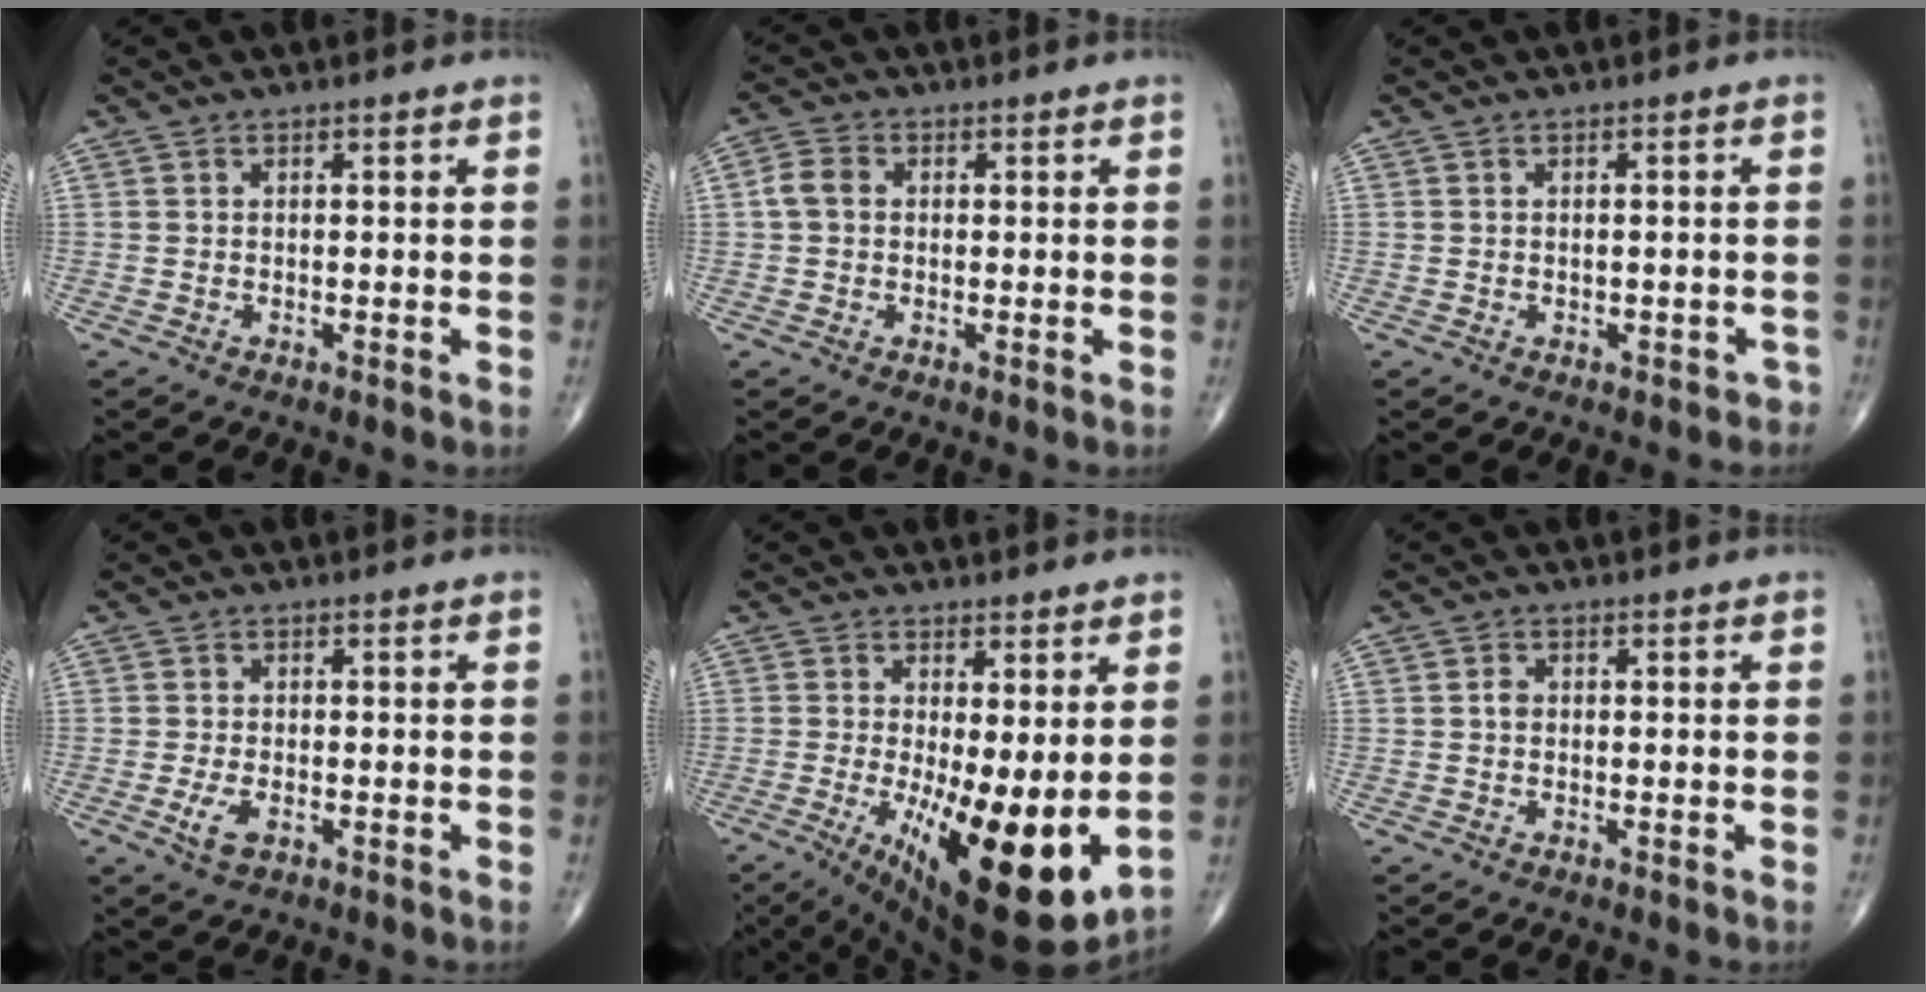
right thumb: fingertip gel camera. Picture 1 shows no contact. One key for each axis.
{"total": 2.7, "fx": 0.0, "fy": 2.4, "fz": 1.2, "tx": -0.015, "ty": 0.008, "tz": -0.006}
{"total": 1.7, "fx": -1.0, "fy": 1.2, "fz": 0.6, "tx": -0.004, "ty": 0.018, "tz": -0.009}
{"total": 3.3, "fx": -1.1, "fy": 1.7, "fz": 2.7, "tx": -0.056, "ty": -0.001, "tz": -0.019}
{"total": 17.1, "fx": -2.3, "fy": 5.5, "fz": 16.0, "tx": -0.236, "ty": -0.035, "tz": -0.012}
{"total": 1.1, "fx": 0.0, "fy": 0.9, "fz": 0.7, "tx": -0.007, "ty": 0.003, "tz": -0.003}